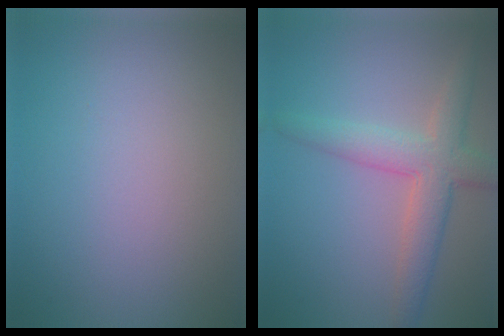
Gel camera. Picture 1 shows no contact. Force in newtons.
{"total": 4.7, "press": 4.7, "slide": 0.3}